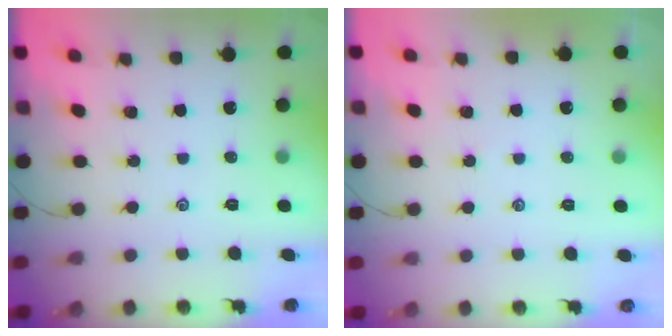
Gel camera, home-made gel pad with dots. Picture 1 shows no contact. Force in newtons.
{"total": 1.9, "press": 1.8, "slide": 0.4}